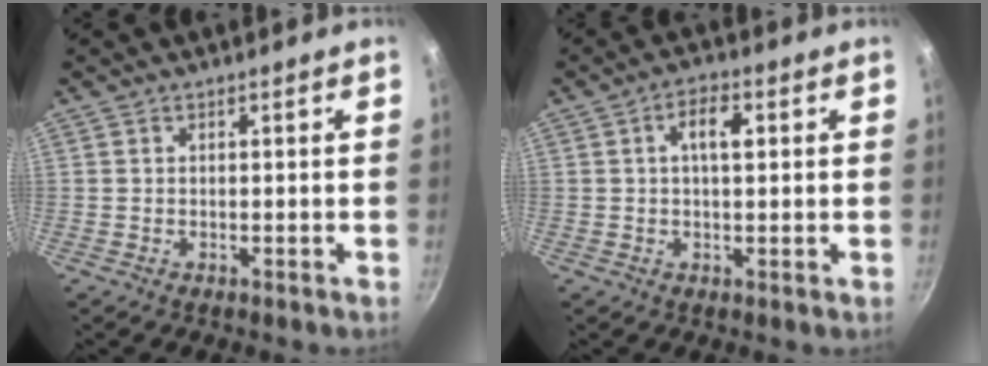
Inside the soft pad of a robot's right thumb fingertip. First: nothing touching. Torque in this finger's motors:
{"motor_torque": [0.23, 1.00, 0.85, 0.29, 0.03]}